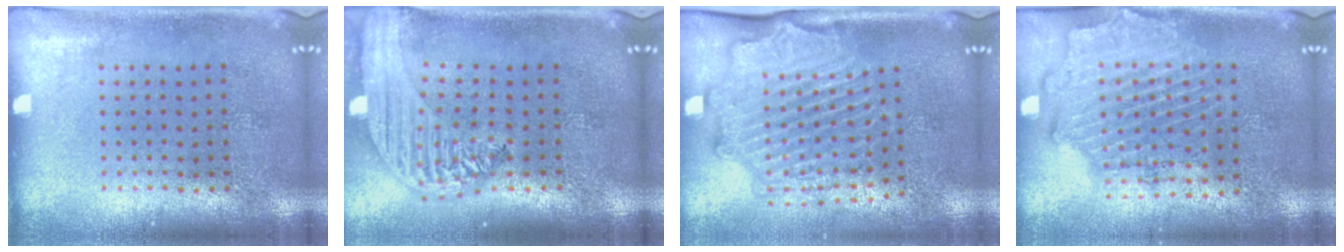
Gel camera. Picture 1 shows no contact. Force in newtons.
{"total": 2.4, "press": 2.1, "slide": 1.2}
{"total": 2.2, "press": 2.2, "slide": 0.2}
{"total": 1.9, "press": 1.7, "slide": 0.8}